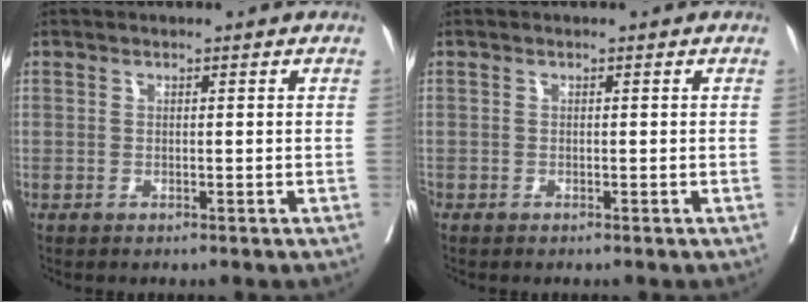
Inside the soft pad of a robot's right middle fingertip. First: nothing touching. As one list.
[{"total": 0.0}]